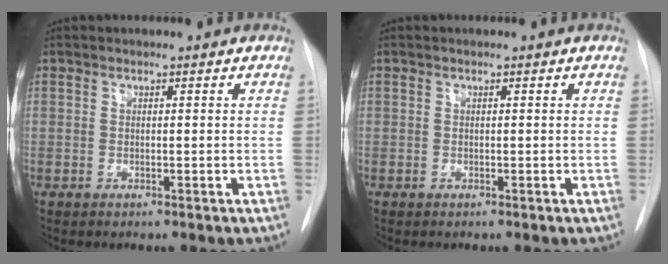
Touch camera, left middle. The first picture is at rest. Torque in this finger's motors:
{"motor_torque": [-0.03, 0.03, 0.00, 0.00]}